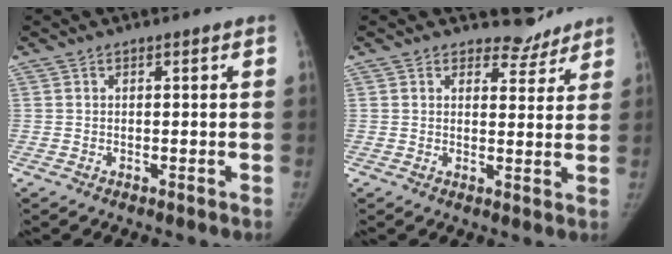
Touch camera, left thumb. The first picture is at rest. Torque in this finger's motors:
{"motor_torque": [0.07, -0.01, 0.47, -0.43, 0.05]}